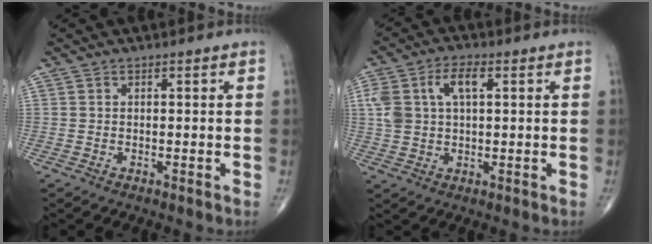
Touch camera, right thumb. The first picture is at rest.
{"total": 8.4, "force": [2.3, 4.6, 6.7], "torque": [-0.138, 0.017, 0.045]}